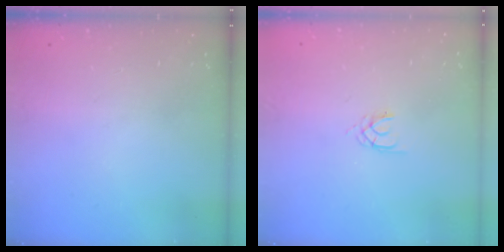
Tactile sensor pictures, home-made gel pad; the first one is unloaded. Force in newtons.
{"total": 1.3, "press": 1.2, "slide": 0.3}